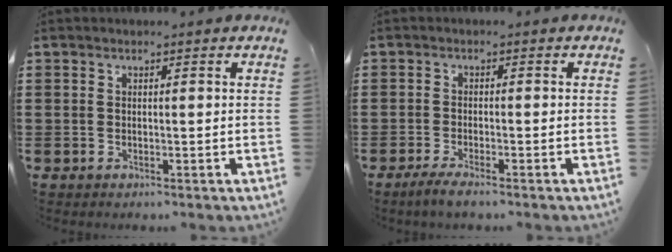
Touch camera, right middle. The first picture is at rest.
{"total": 2.0, "force": [-1.6, 0.0, 1.2], "torque": [-0.029, -0.002, -0.031]}